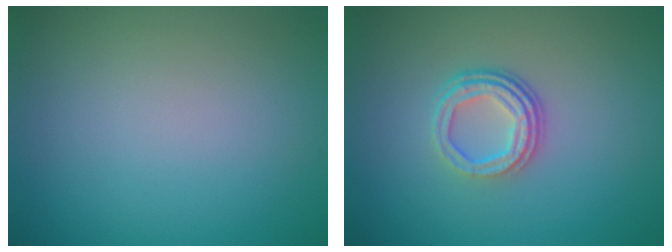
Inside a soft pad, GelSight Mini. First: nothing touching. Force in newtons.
{"total": 3.7, "press": 2.6, "slide": 2.5}